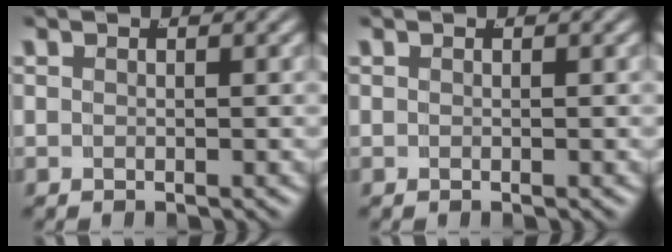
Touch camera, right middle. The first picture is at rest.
{"total": 0.0}